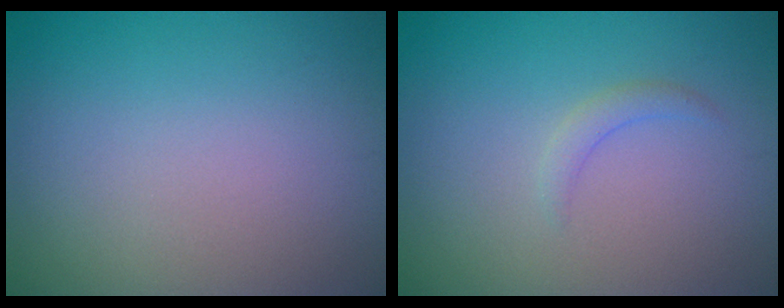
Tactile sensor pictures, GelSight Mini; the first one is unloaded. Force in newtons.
{"total": 1.2, "press": 1.2, "slide": 0.2}